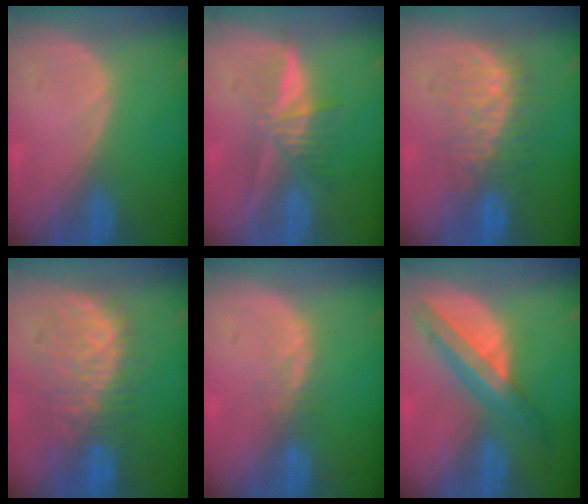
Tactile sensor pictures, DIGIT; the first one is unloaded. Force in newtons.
{"total": 5.5, "press": 5.2, "slide": 1.7}
{"total": 8.1, "press": 8.0, "slide": 0.7}
{"total": 10.3, "press": 9.4, "slide": 4.3}
{"total": 1.9, "press": 1.8, "slide": 0.5}
{"total": 8.1, "press": 6.9, "slide": 4.3}